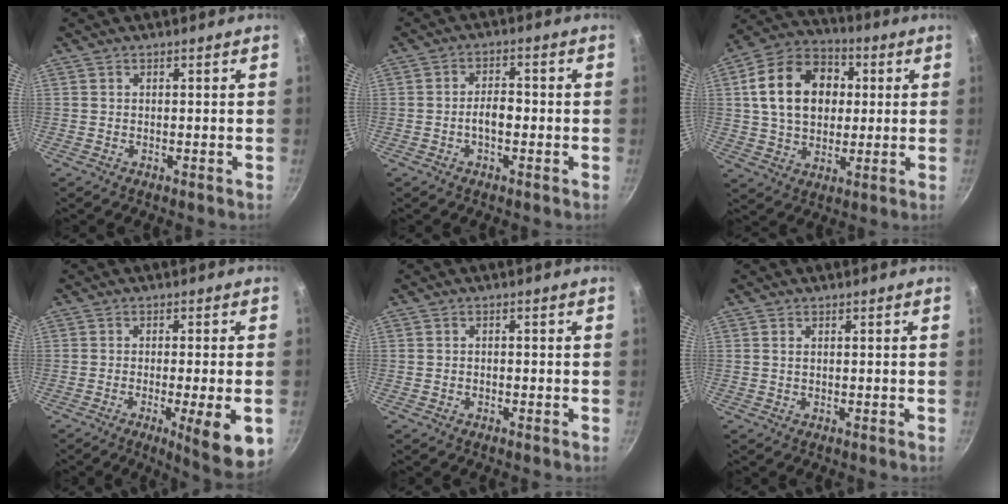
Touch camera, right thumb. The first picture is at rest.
{"total": 4.0, "force": [-1.0, 2.1, 3.3], "torque": [-0.042, 0.022, -0.018]}
{"total": 17.2, "force": [3.0, 12.8, 11.2], "torque": [-0.162, 0.021, 0.042]}
{"total": 9.8, "force": [-3.1, 1.5, 9.2], "torque": [-0.128, 0.001, -0.040]}
{"total": 0.8, "force": [-0.4, 0.5, 0.4], "torque": [-0.011, 0.005, -0.008]}
{"total": 0.7, "force": [0.2, 0.4, 0.6], "torque": [-0.011, 0.001, 0.003]}